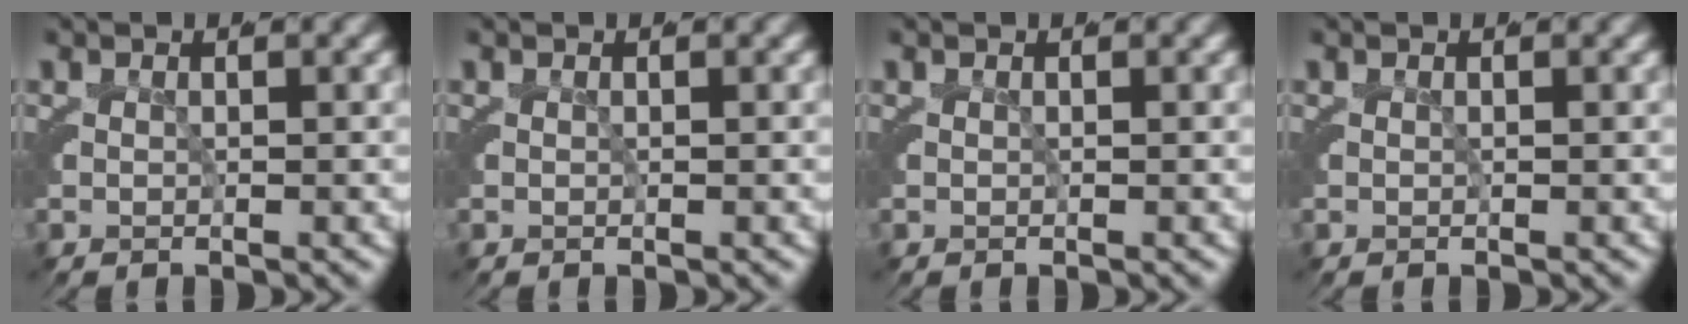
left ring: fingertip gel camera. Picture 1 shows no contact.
{"total": 0.0}
{"total": 0.0}
{"total": 0.0}